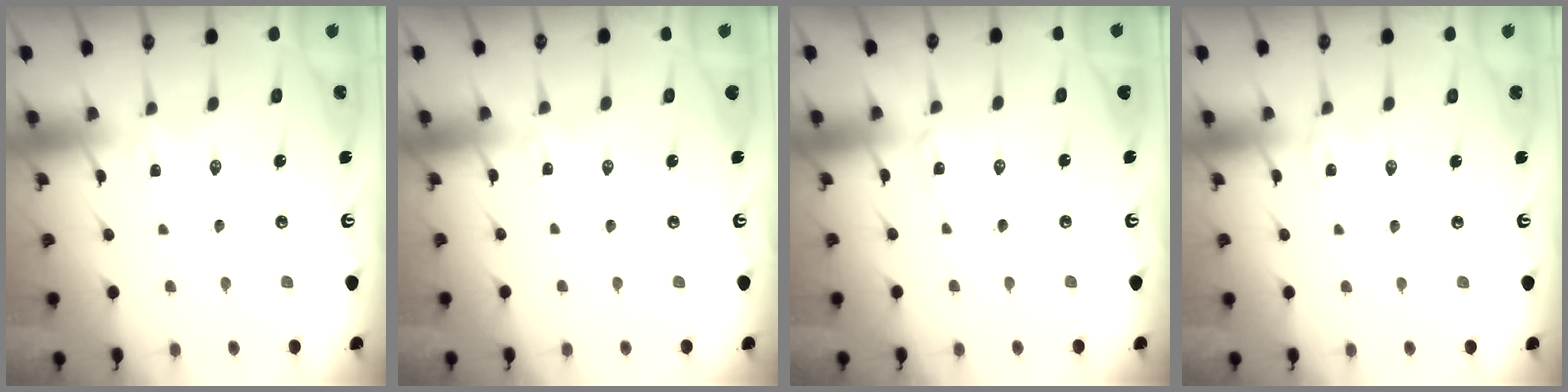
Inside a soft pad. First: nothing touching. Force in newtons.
{"total": 0.0}
{"total": 2.3, "press": 2.3, "slide": 0.2}
{"total": 0.0}